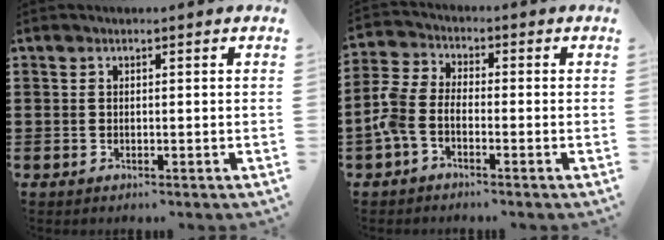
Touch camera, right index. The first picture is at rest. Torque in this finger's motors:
{"motor_torque": [0.95, 0.25, 0.62, 0.19]}